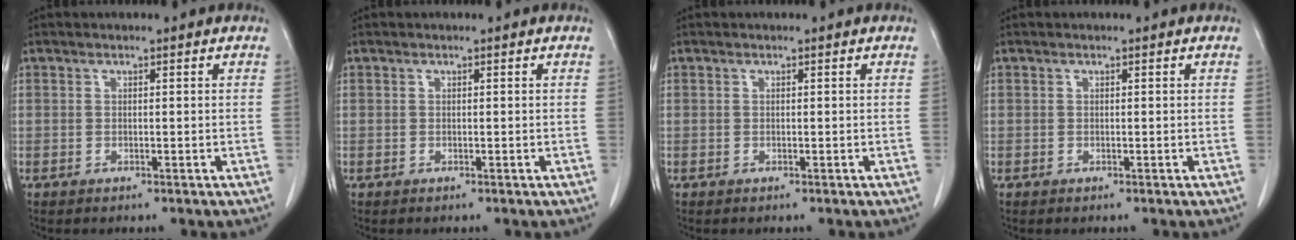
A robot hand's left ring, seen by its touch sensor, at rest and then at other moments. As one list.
[{"total": 0.0}, {"total": 0.0}, {"total": 0.0}]